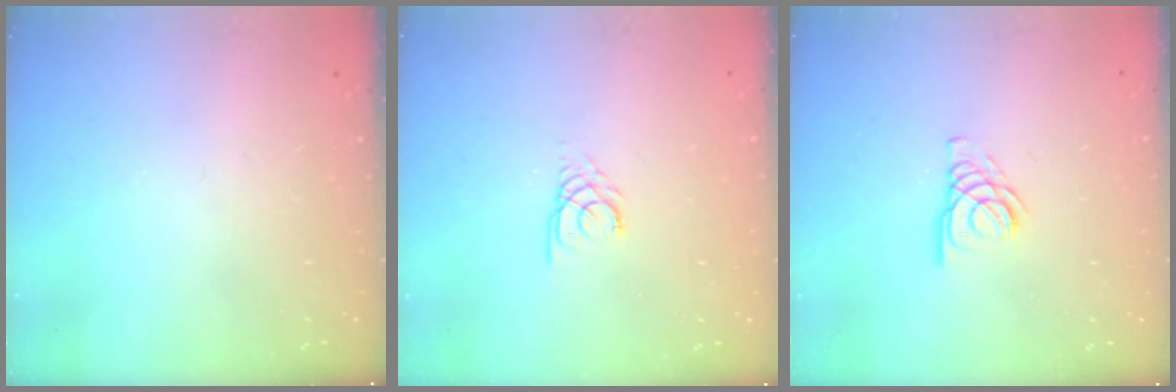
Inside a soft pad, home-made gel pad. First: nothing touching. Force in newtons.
{"total": 2.2, "press": 2.2, "slide": 0.2}
{"total": 4.8, "press": 4.8, "slide": 0.6}